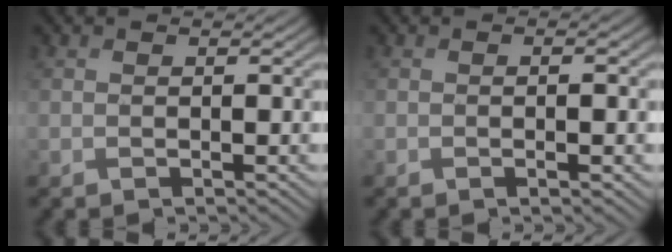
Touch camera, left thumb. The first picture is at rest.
{"total": 2.0, "force": [-0.3, 0.3, 2.0], "torque": [-0.035, 0.001, -0.006]}